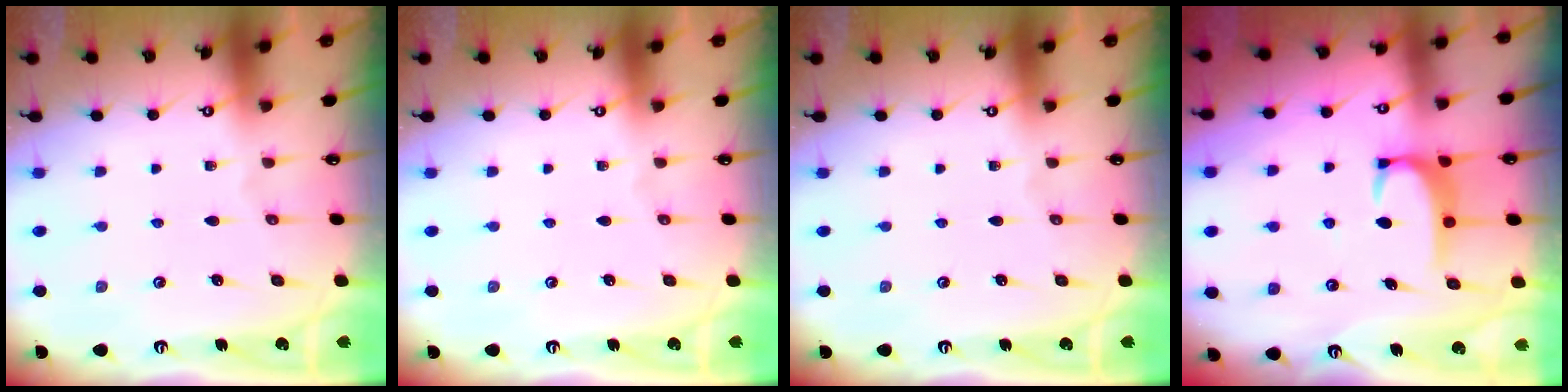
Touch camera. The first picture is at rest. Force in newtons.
{"total": 0.0}
{"total": 0.0}
{"total": 2.9, "press": 2.8, "slide": 0.5}